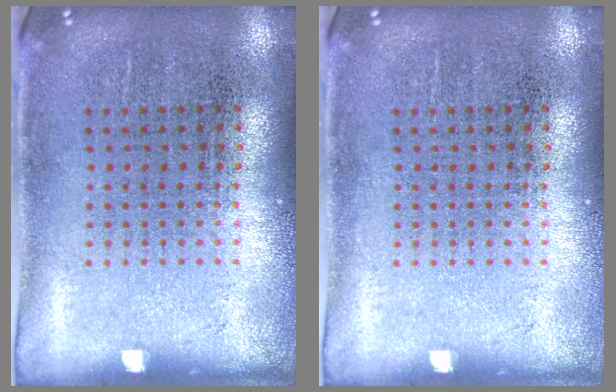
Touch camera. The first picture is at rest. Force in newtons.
{"total": 0.0}